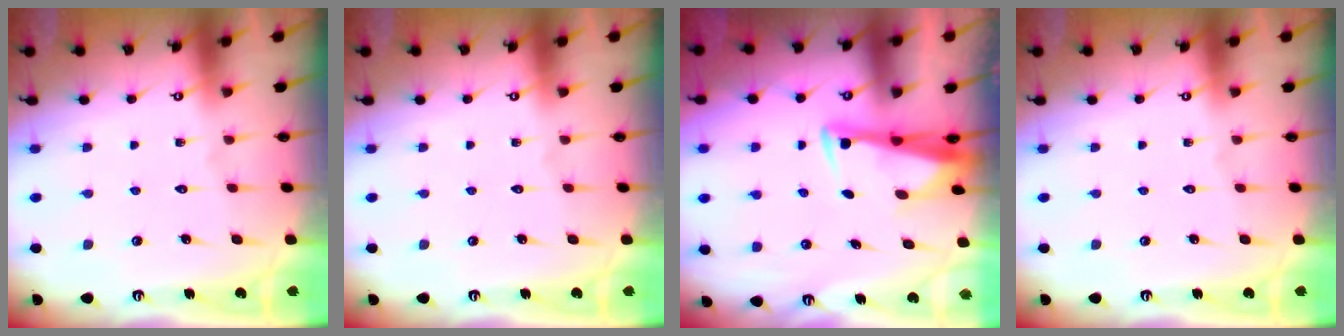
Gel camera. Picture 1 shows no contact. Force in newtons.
{"total": 0.0}
{"total": 3.4, "press": 3.3, "slide": 0.8}
{"total": 0.0}